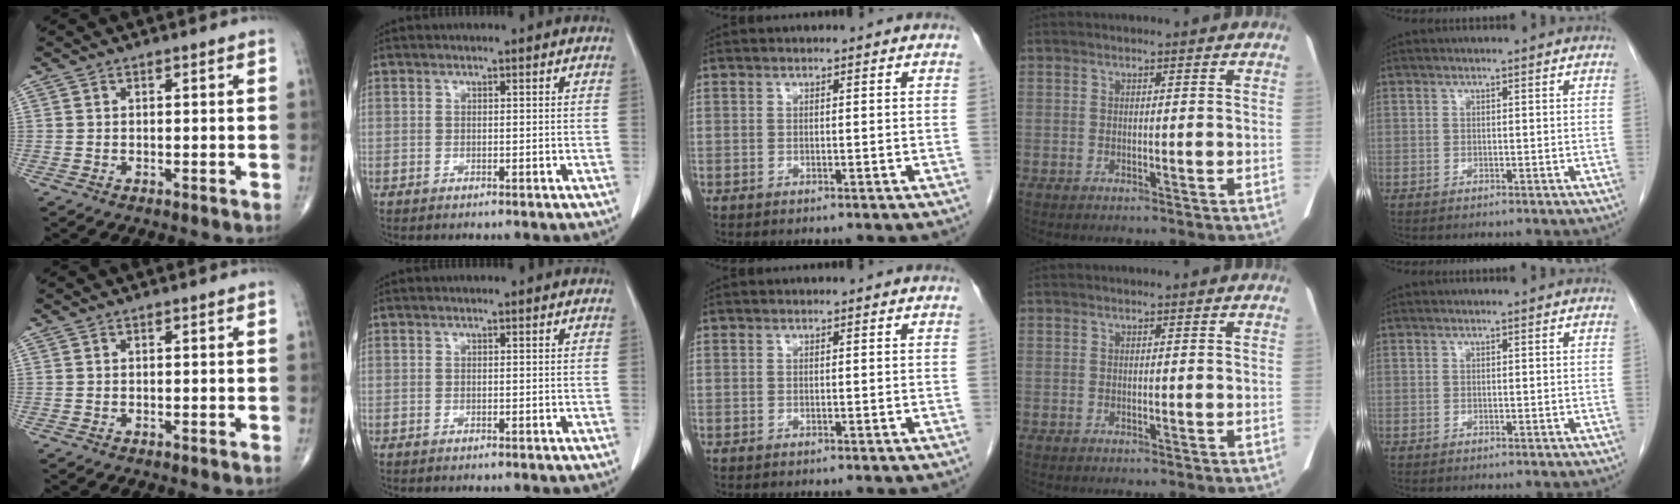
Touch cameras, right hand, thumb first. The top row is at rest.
{}